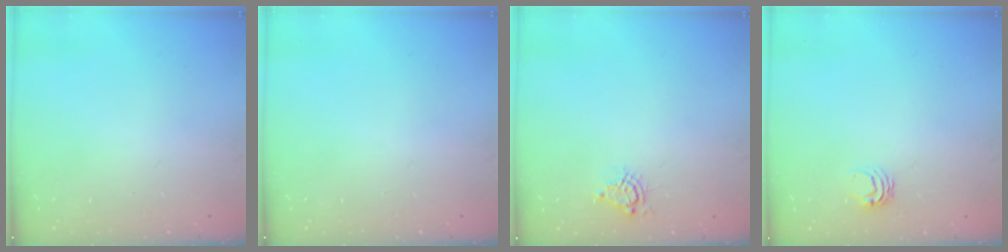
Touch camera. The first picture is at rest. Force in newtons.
{"total": 0.0}
{"total": 6.1, "press": 6.0, "slide": 0.9}
{"total": 4.9, "press": 4.9, "slide": 0.3}